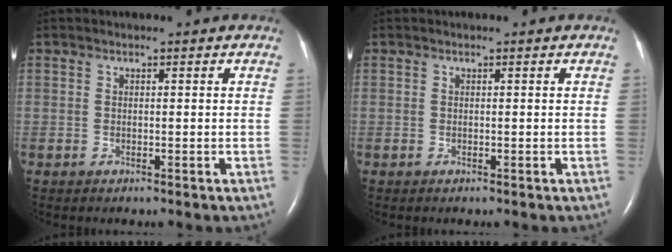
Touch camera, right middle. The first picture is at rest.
{"total": 0.0}